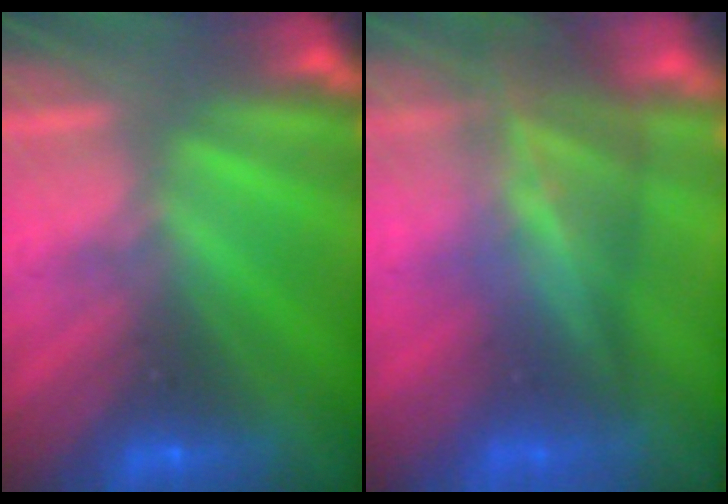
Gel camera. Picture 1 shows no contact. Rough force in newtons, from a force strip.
{"total": 7.9}